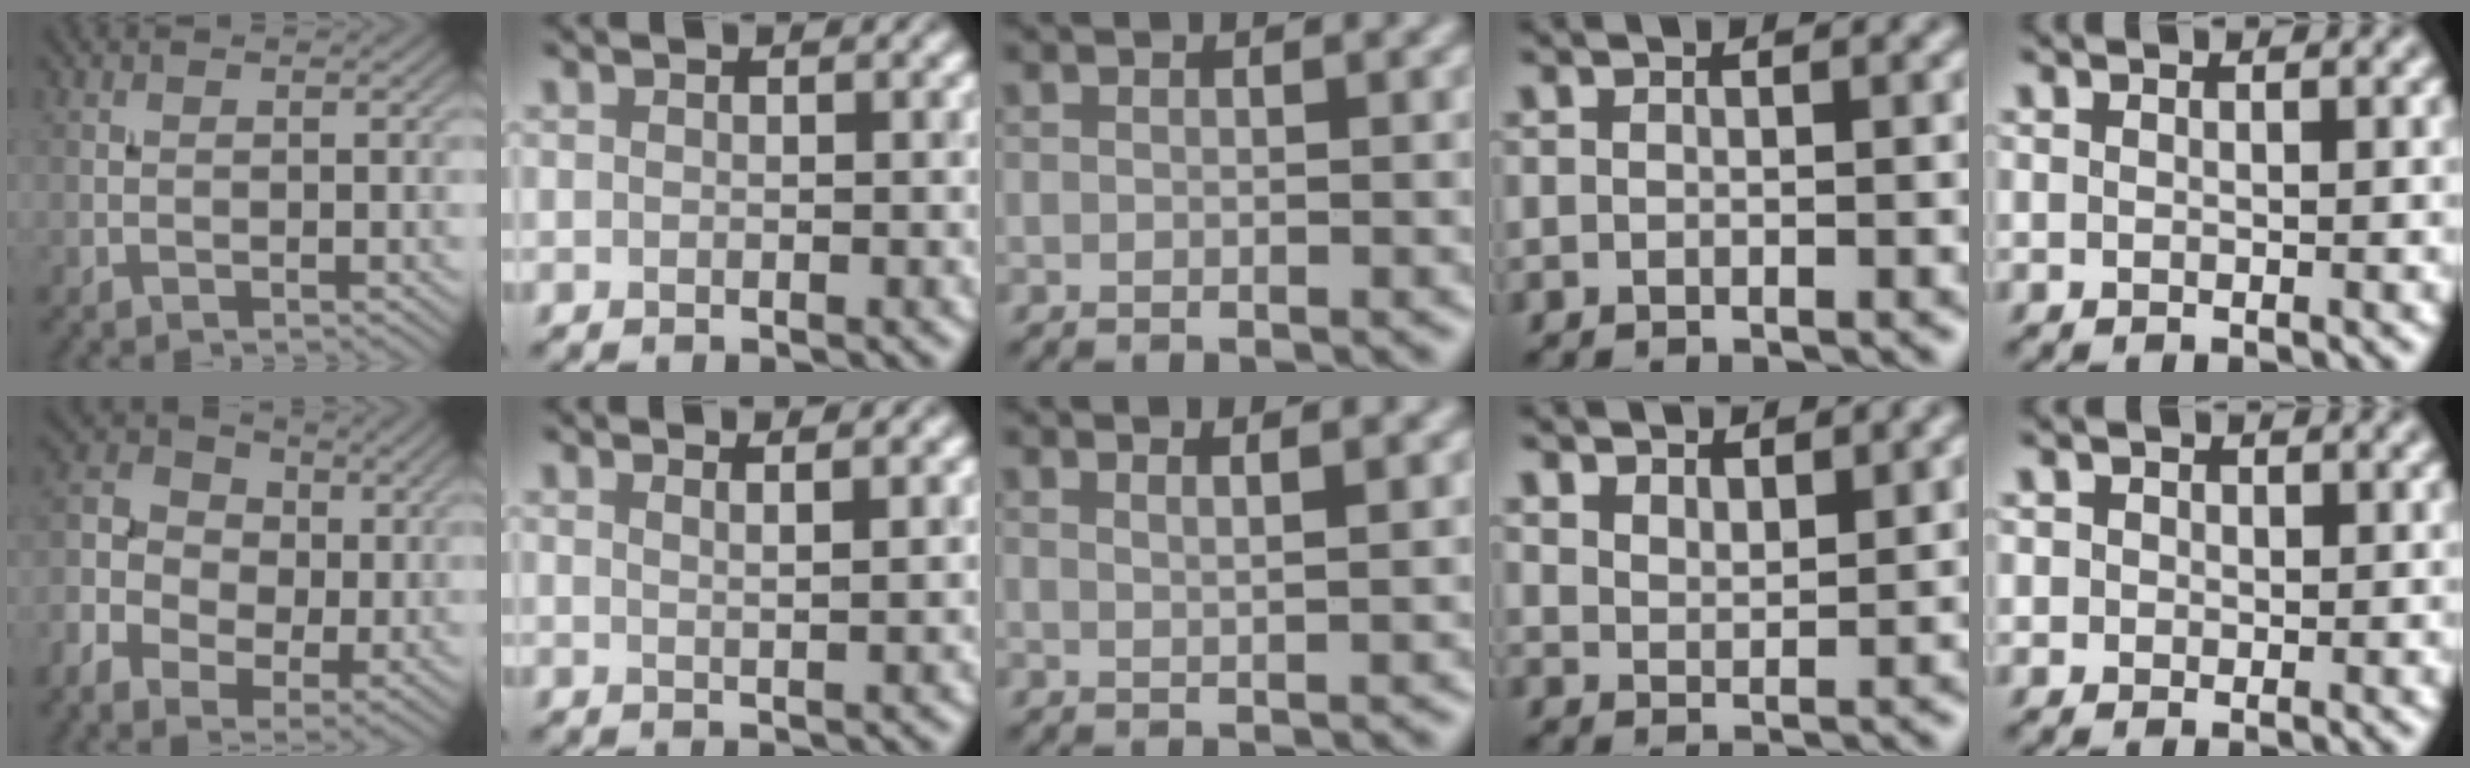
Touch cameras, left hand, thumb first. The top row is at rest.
{"thumb": {"total": 8.9, "force": [-1.5, 6.9, 5.4], "torque": [-0.133, -0.005, -0.038]}, "index": {"total": 2.2, "force": [1.4, 0.8, 1.5], "torque": [-0.003, 0.009, -0.001]}, "middle": {"total": 2.2, "force": [1.3, 0.8, 1.6], "torque": [-0.004, 0.007, -0.002]}, "ring": {"total": 3.8, "force": [3.5, 1.2, 1.2], "torque": [-0.024, -0.003, 0.061]}, "little": {"total": 1.5, "force": [0.5, 1.3, 0.5], "torque": [-0.009, 0.002, 0.009]}}